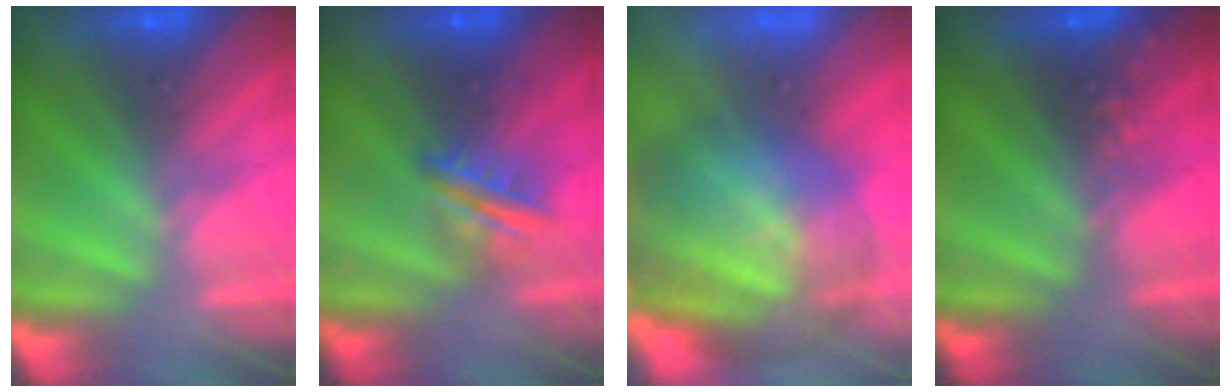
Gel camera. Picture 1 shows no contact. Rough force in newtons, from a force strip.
{"total": 3.0}
{"total": 7.8}
{"total": 2.4}